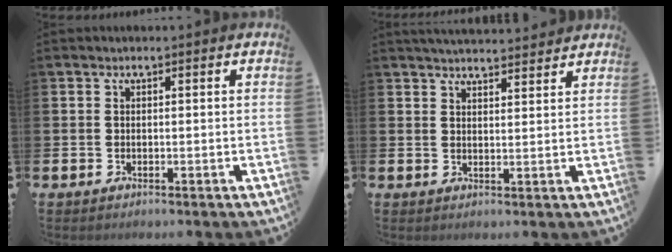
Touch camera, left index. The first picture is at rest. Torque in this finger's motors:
{"motor_torque": [1.09, -1.05, 0.06, 0.03]}